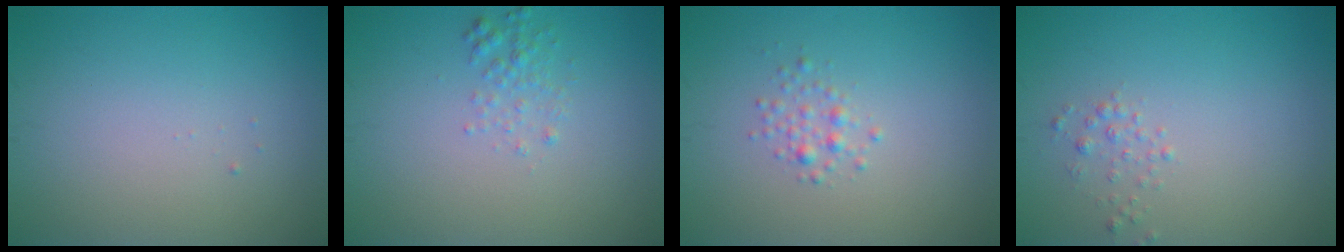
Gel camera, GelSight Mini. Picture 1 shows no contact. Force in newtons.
{"total": 1.4, "press": 1.4, "slide": 0.1}
{"total": 1.3, "press": 1.3, "slide": 0.0}
{"total": 0.9, "press": 0.9, "slide": 0.0}